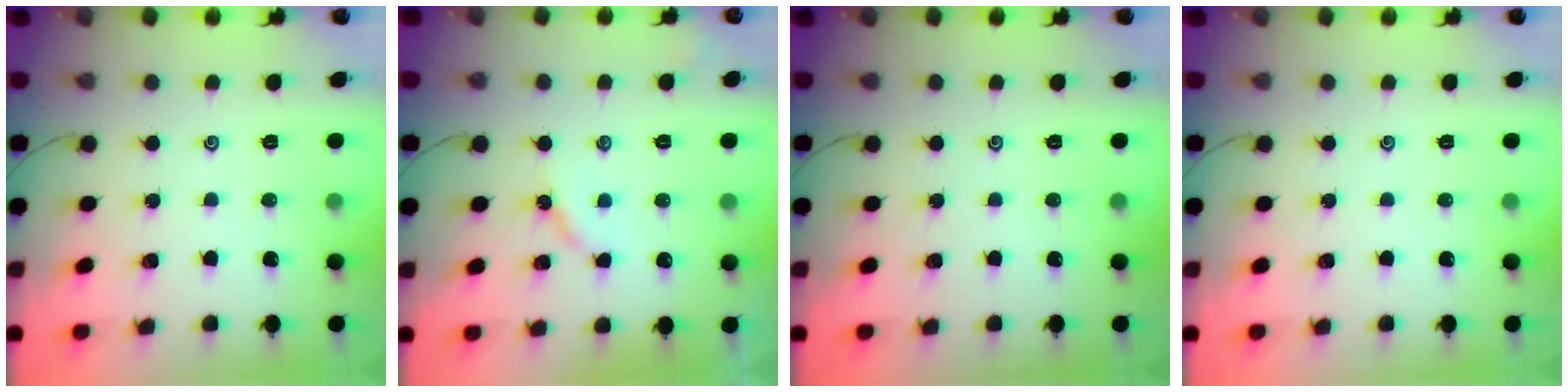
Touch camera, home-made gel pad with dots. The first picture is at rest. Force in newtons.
{"total": 4.4, "press": 4.4, "slide": 0.4}
{"total": 0.0}
{"total": 0.0}